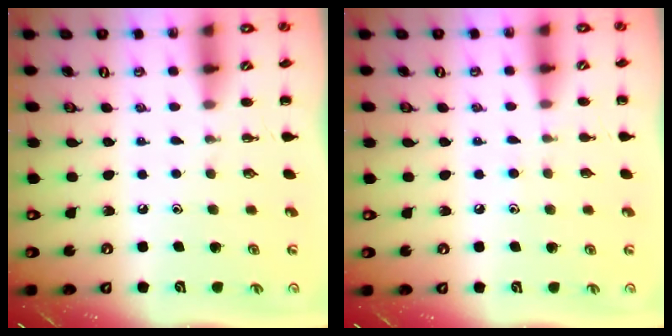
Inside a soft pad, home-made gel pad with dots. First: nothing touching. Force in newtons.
{"total": 4.3, "press": 3.9, "slide": 1.8}